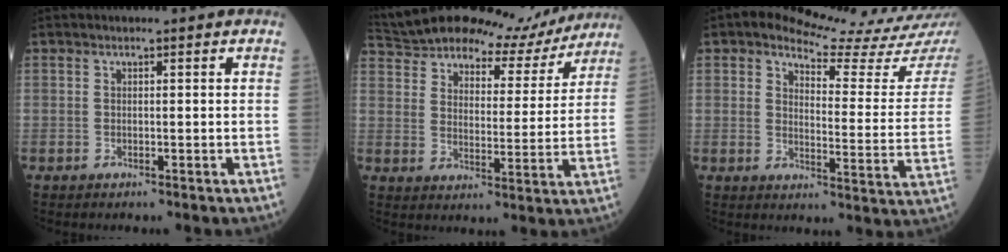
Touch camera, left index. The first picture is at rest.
{"total": 19.0, "force": [17.7, 5.2, 4.6], "torque": [-0.088, -0.013, 0.247]}
{"total": 14.7, "force": [13.5, 1.2, 5.7], "torque": [-0.084, -0.075, 0.148]}